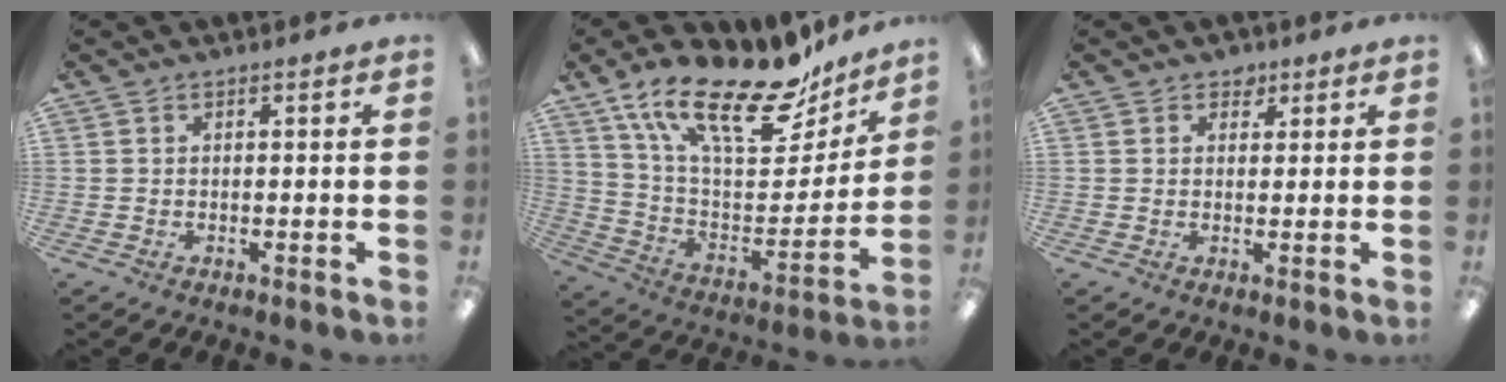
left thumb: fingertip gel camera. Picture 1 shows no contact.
{"total": 24.7, "force": [17.7, 9.1, 14.5], "torque": [-0.237, -0.108, 0.302]}
{"total": 2.5, "force": [1.7, 1.7, 0.6], "torque": [0.002, -0.003, 0.029]}